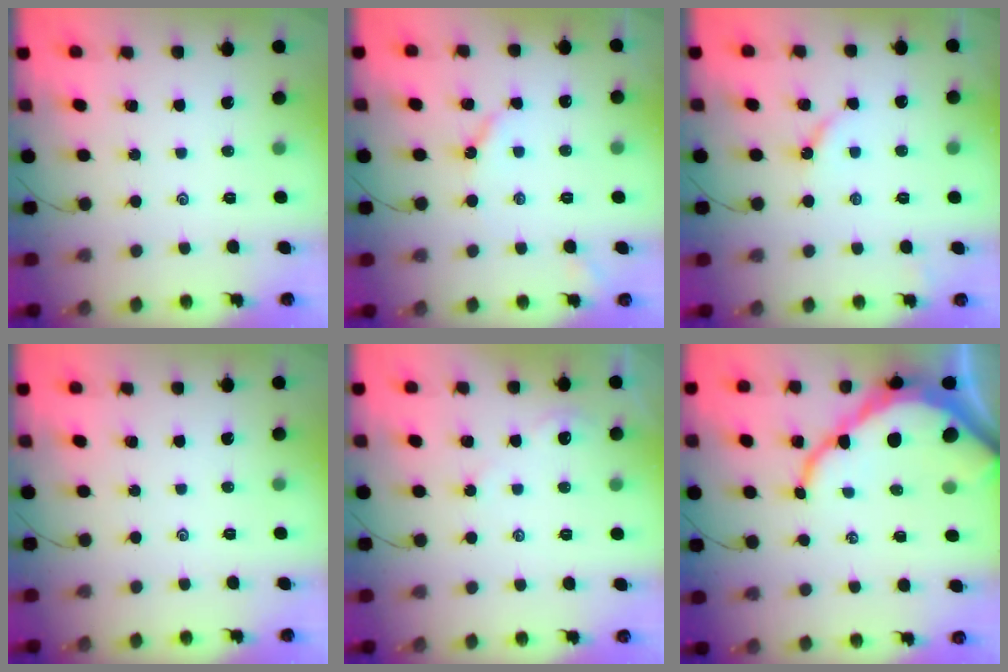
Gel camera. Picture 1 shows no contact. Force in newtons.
{"total": 3.6, "press": 3.6, "slide": 0.3}
{"total": 3.4, "press": 3.4, "slide": 0.3}
{"total": 0.0}
{"total": 1.4, "press": 1.3, "slide": 0.4}
{"total": 15.9, "press": 15.8, "slide": 1.6}